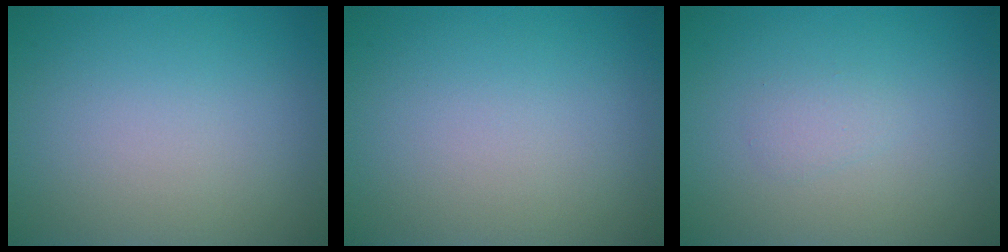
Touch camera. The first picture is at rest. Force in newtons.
{"total": 0.0}
{"total": 0.9, "press": 0.9, "slide": 0.0}